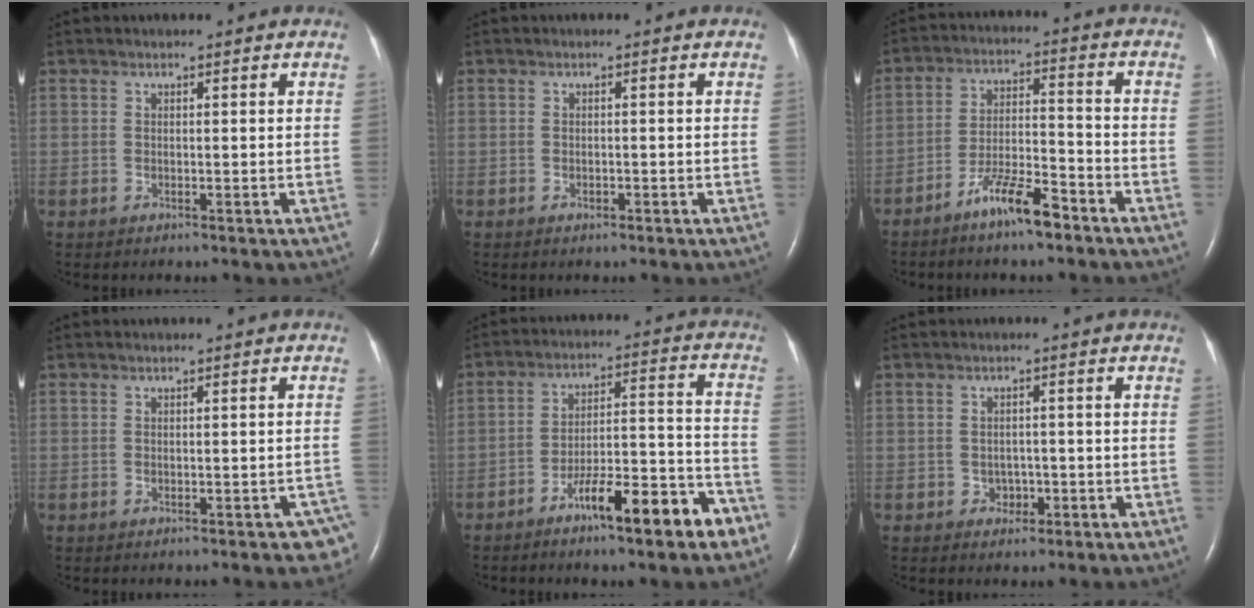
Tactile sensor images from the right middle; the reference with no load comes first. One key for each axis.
{"total": 0.7, "fx": -0.4, "fy": 0.3, "fz": 0.4, "tx": -0.010, "ty": 0.000, "tz": -0.005}
{"total": 8.0, "fx": -5.8, "fy": 1.2, "fz": 5.4, "tx": -0.104, "ty": -0.003, "tz": -0.108}
{"total": 3.2, "fx": -2.3, "fy": 1.2, "fz": 1.9, "tx": -0.006, "ty": 0.005, "tz": -0.027}
{"total": 12.6, "fx": -8.1, "fy": 2.3, "fz": 9.4, "tx": -0.137, "ty": 0.021, "tz": -0.123}
{"total": 2.0, "fx": -0.9, "fy": 1.6, "fz": 0.9, "tx": -0.010, "ty": 0.005, "tz": -0.008}